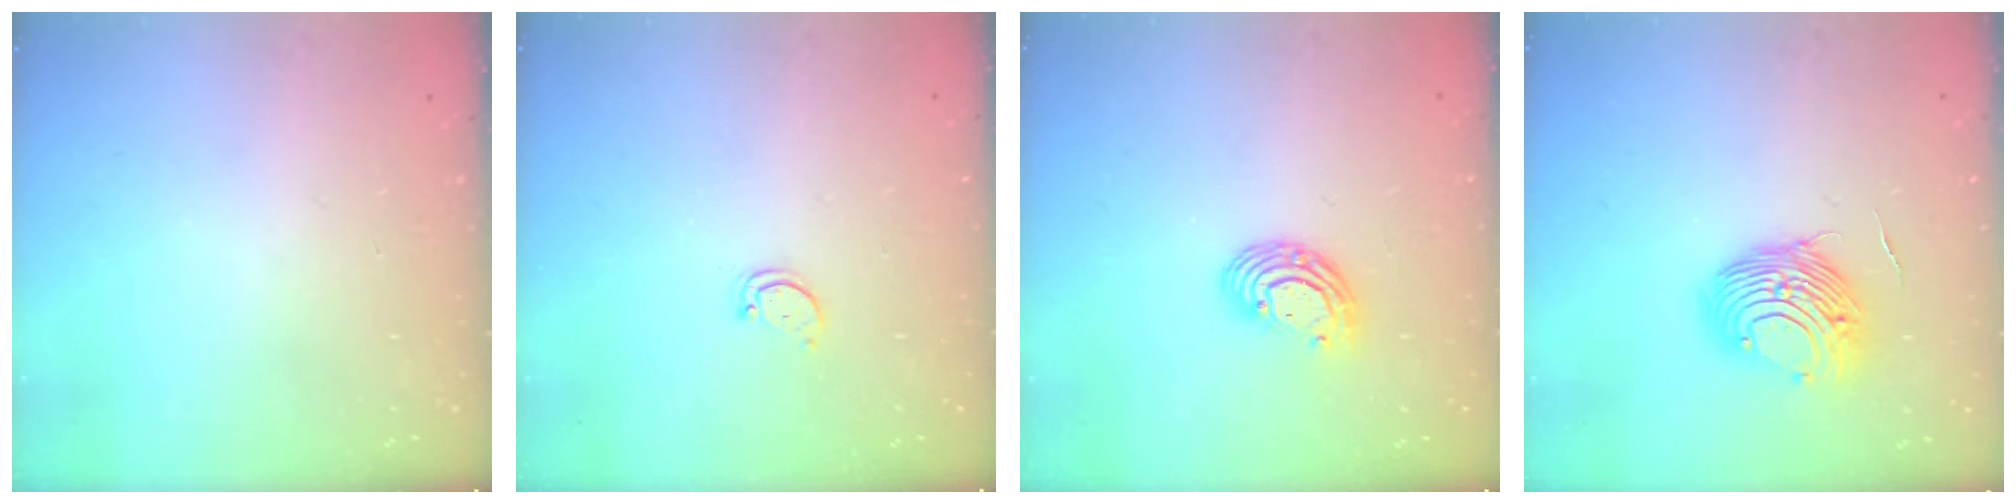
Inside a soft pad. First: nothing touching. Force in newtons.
{"total": 2.6, "press": 2.5, "slide": 0.4}
{"total": 8.4, "press": 8.3, "slide": 1.4}
{"total": 13.4, "press": 13.4, "slide": 0.8}